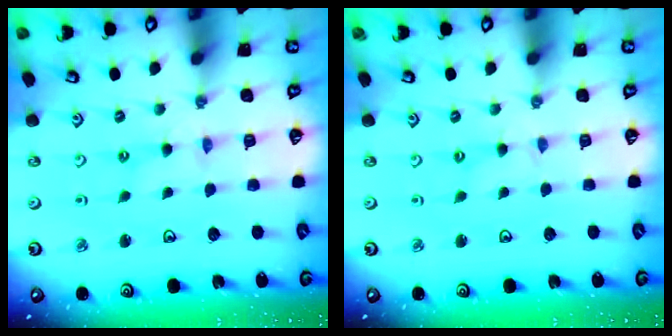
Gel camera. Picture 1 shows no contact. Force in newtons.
{"total": 0.0}